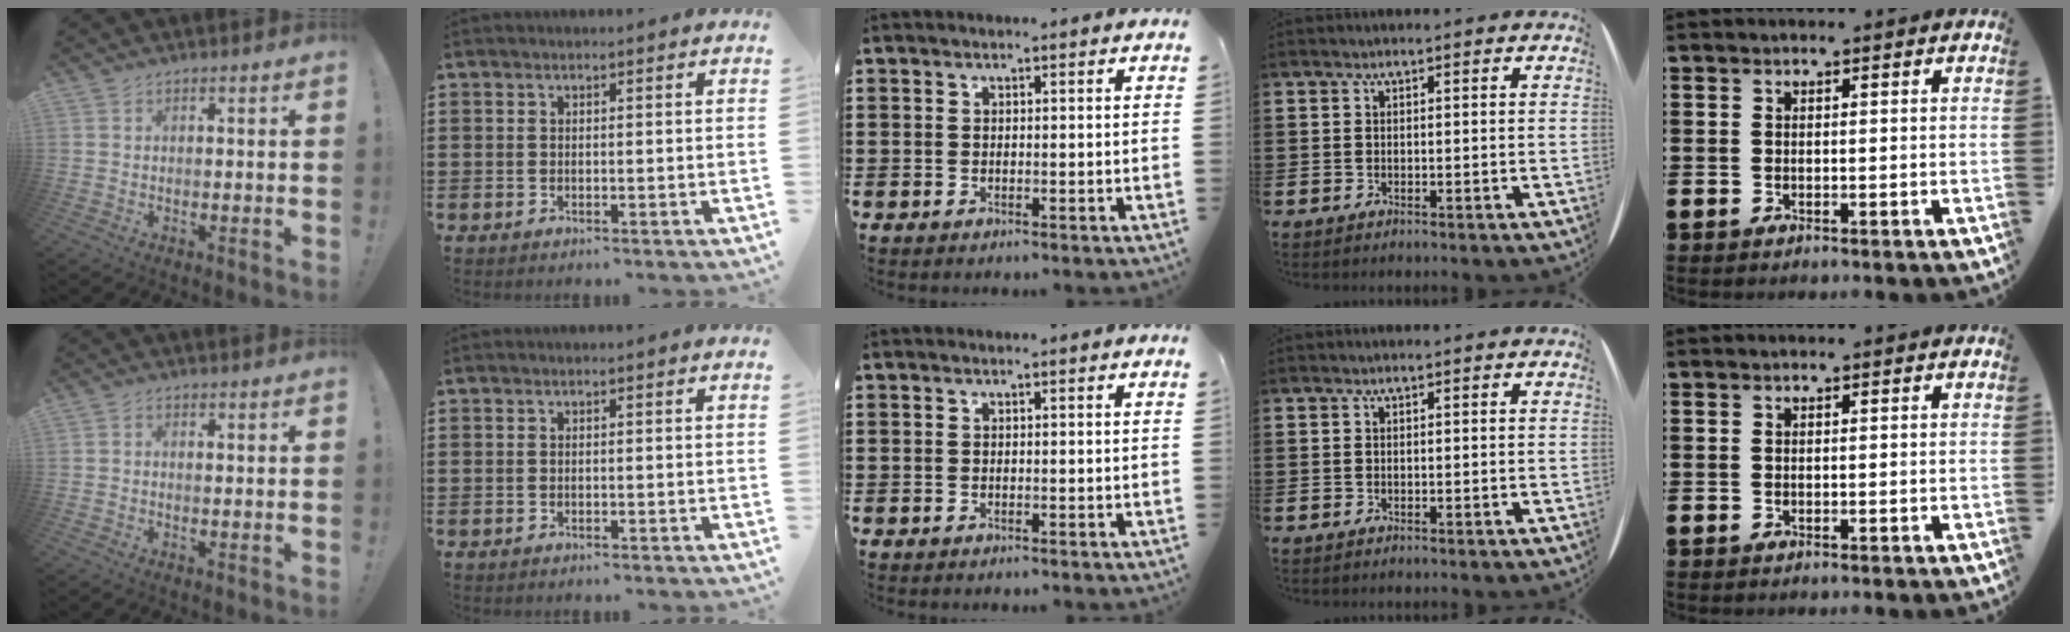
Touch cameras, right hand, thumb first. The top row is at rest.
{"thumb": {"total": 0.5, "force": [0.0, 0.2, 0.5], "torque": [0.001, -0.002, -0.002]}}